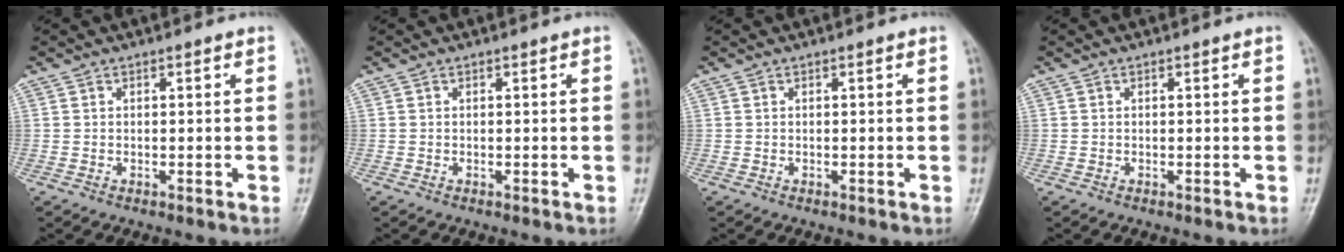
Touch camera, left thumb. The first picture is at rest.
{"total": 0.0}
{"total": 0.0}
{"total": 0.0}